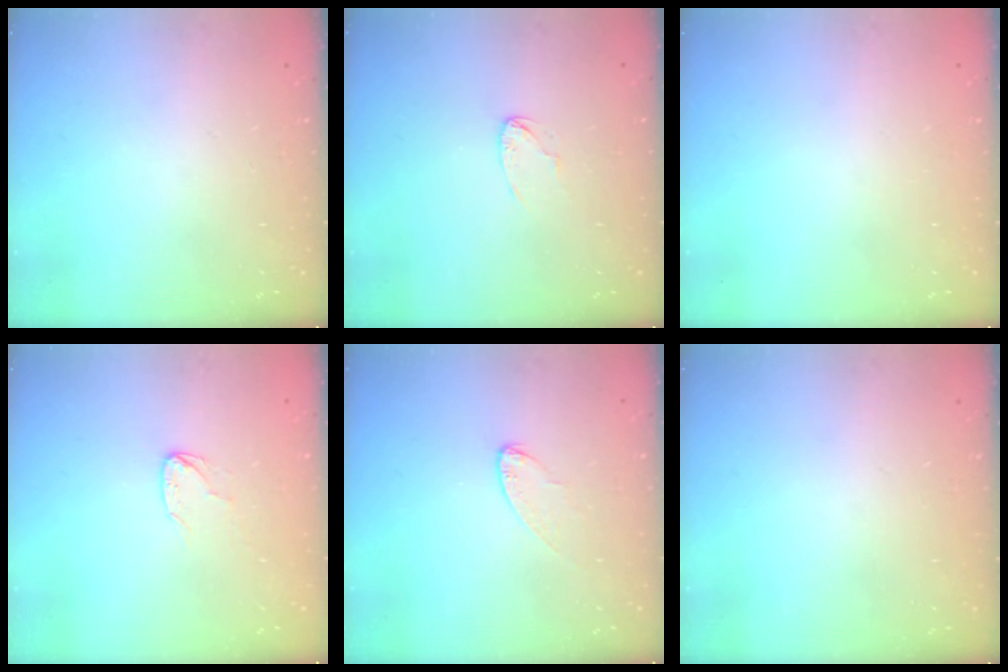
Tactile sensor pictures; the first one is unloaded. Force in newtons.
{"total": 2.5, "press": 2.5, "slide": 0.2}
{"total": 0.0}
{"total": 4.4, "press": 4.4, "slide": 0.3}
{"total": 5.4, "press": 5.4, "slide": 0.4}
{"total": 0.0}